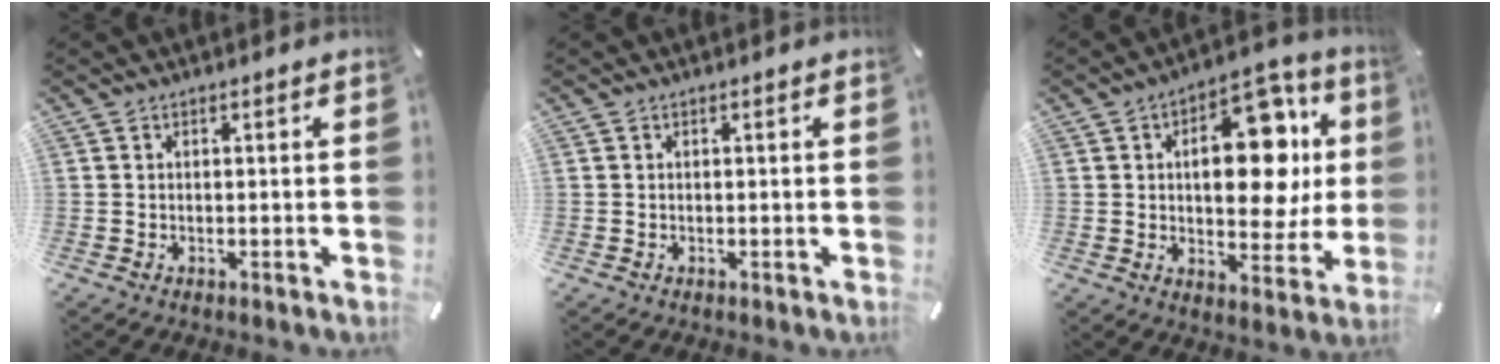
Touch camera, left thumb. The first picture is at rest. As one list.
[{"total": 0.0}, {"total": 20.0, "force": [4.3, 11.5, 15.9], "torque": [-0.200, -0.015, 0.069]}]